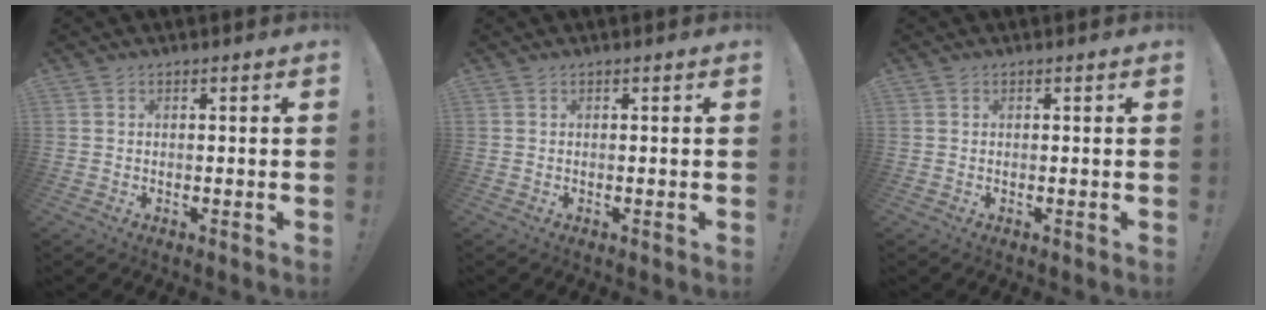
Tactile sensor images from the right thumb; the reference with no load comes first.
{"total": 0.0}
{"total": 0.0}